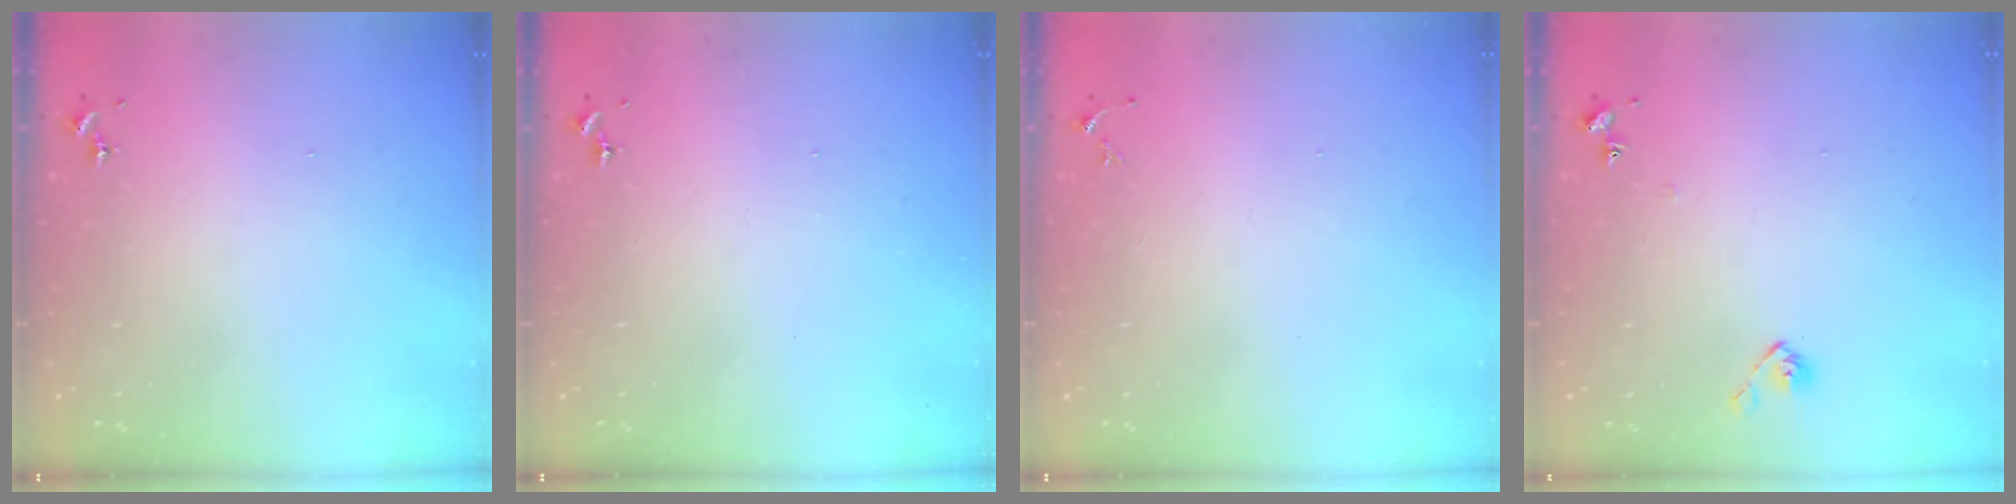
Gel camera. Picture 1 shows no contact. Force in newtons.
{"total": 0.0}
{"total": 4.4, "press": 4.4, "slide": 0.6}
{"total": 7.4, "press": 7.3, "slide": 0.6}